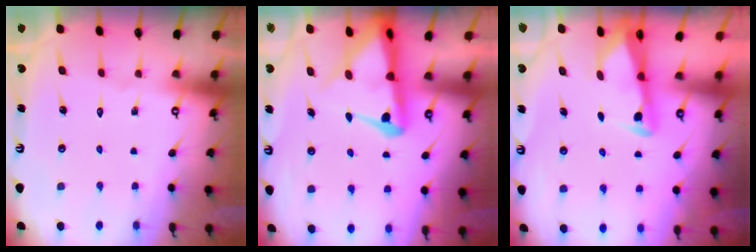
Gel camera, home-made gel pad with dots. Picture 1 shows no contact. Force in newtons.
{"total": 6.6, "press": 6.6, "slide": 0.7}
{"total": 2.7, "press": 2.7, "slide": 0.2}